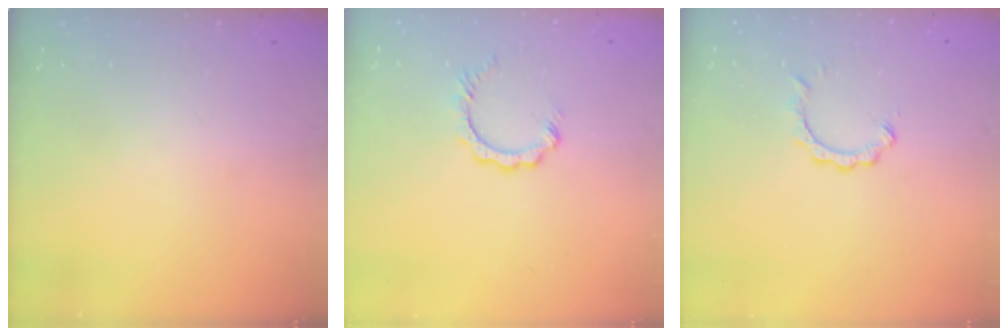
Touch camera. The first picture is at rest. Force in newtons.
{"total": 3.1, "press": 3.0, "slide": 0.5}
{"total": 2.8, "press": 2.8, "slide": 0.4}